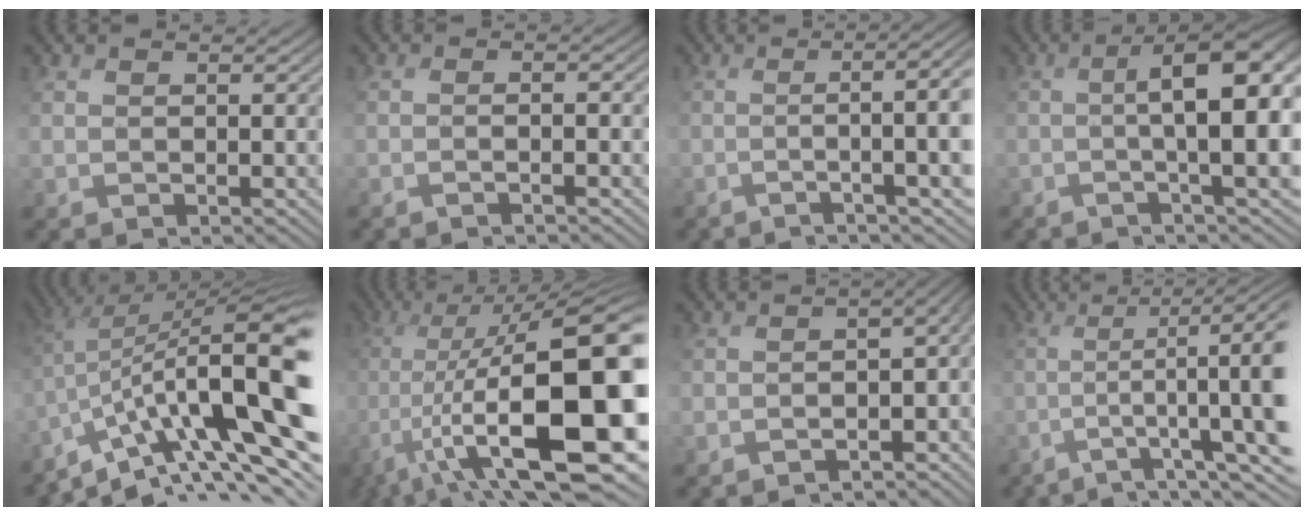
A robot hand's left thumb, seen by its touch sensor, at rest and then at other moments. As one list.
[{"total": 3.7, "force": [-1.2, 1.1, 3.3], "torque": [-0.039, -0.006, -0.024]}, {"total": 9.2, "force": [-0.7, 2.0, 9.0], "torque": [-0.111, -0.009, 0.009]}, {"total": 12.5, "force": [-1.2, 3.3, 12.0], "torque": [-0.141, -0.006, -0.007]}, {"total": 16.1, "force": [-4.6, 5.3, 14.6], "torque": [-0.233, 0.000, -0.076]}, {"total": 18.2, "force": [-4.0, 8.5, 15.6], "torque": [-0.287, -0.021, -0.070]}, {"total": 5.2, "force": [-2.8, 1.3, 4.1], "torque": [-0.040, -0.008, -0.040]}, {"total": 11.3, "force": [-2.7, 3.8, 10.3], "torque": [-0.175, -0.016, -0.023]}]